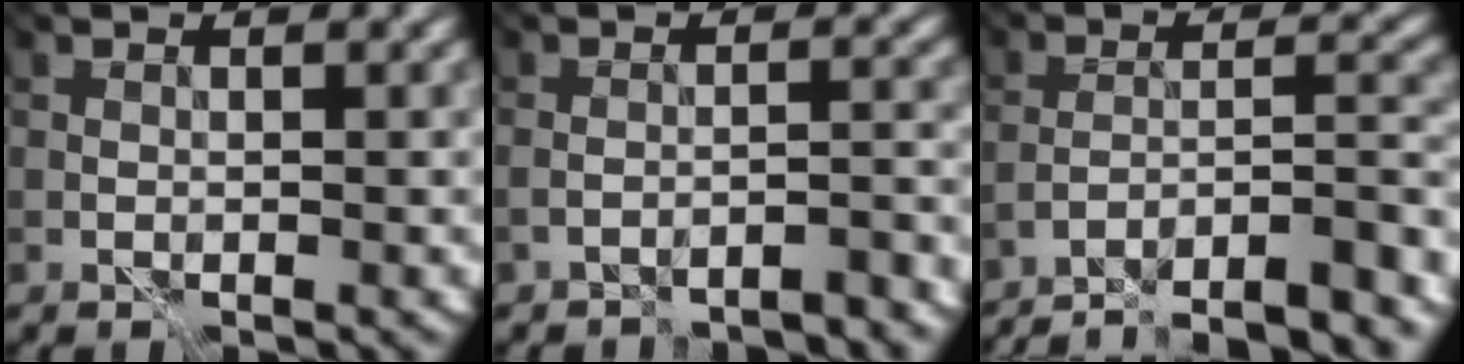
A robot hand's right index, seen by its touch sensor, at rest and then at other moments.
{"total": 3.7, "force": [-3.5, 0.1, 1.2], "torque": [-0.020, 0.002, -0.055]}
{"total": 12.8, "force": [-11.7, 1.6, 4.9], "torque": [-0.053, 0.011, -0.153]}